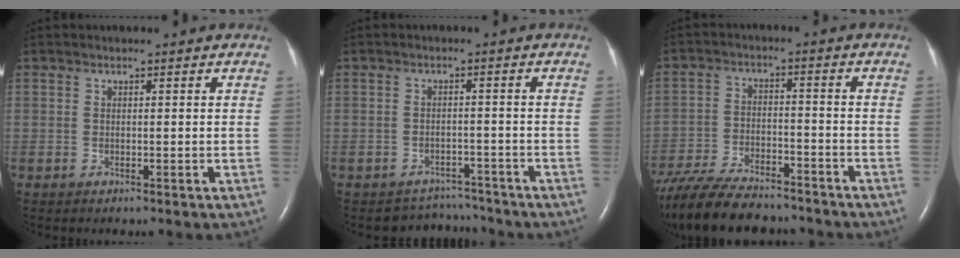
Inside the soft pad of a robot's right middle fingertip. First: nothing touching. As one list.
[{"total": 4.2, "force": [-3.8, 1.0, -1.4], "torque": [0.017, 0.017, -0.053]}, {"total": 17.4, "force": [-14.9, 4.3, 7.9], "torque": [-0.173, -0.020, -0.239]}]